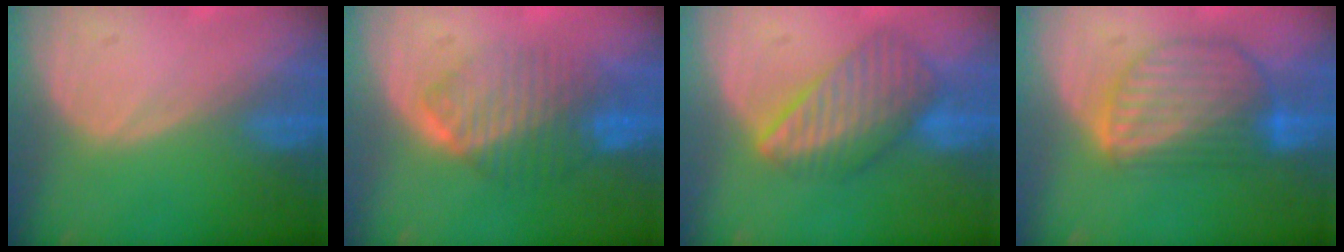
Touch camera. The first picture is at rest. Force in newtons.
{"total": 6.9, "press": 6.9, "slide": 0.8}
{"total": 8.3, "press": 7.5, "slide": 3.6}
{"total": 9.1, "press": 7.8, "slide": 4.7}